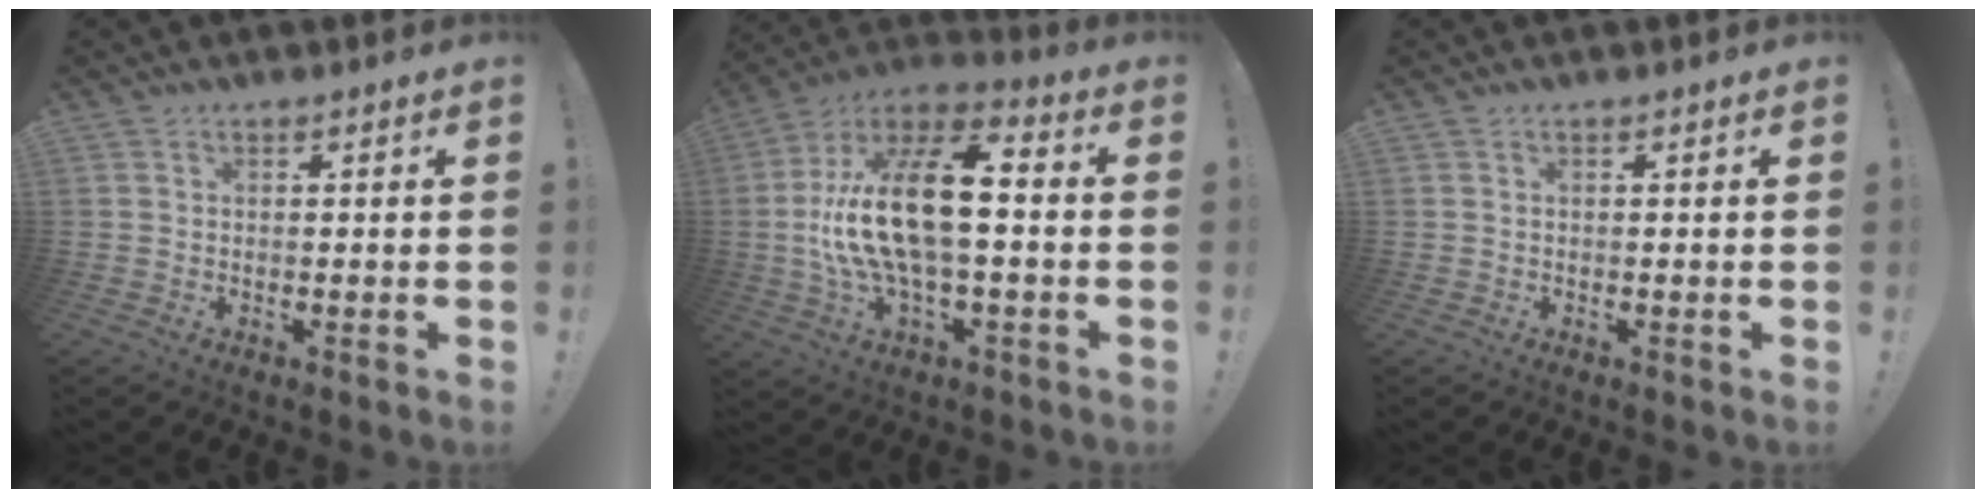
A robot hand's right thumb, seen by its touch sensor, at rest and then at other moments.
{"total": 20.7, "force": [-0.4, 8.7, 18.8], "torque": [-0.345, 0.002, -0.008]}
{"total": 0.0}